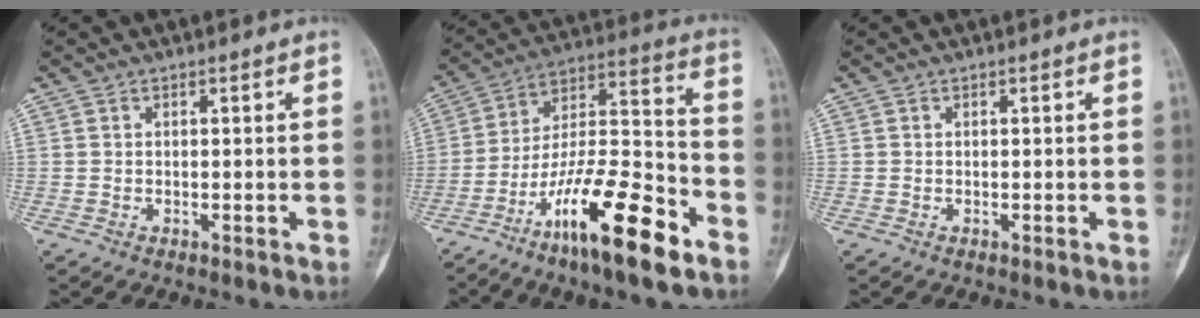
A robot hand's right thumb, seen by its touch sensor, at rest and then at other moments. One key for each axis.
{"total": 20.2, "fx": -11.5, "fy": 5.0, "fz": 15.8, "tx": -0.293, "ty": 0.073, "tz": -0.199}
{"total": 0.0}